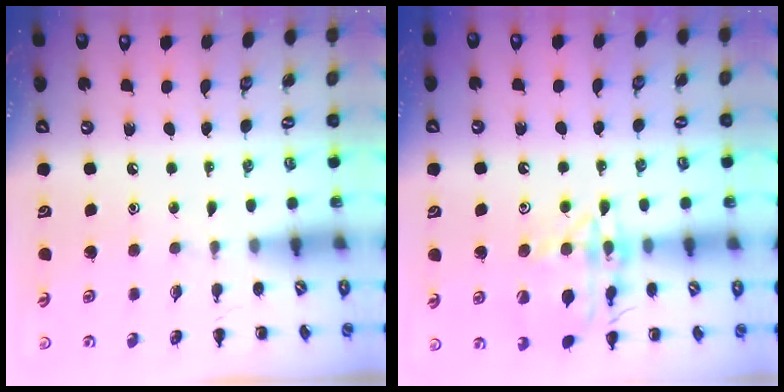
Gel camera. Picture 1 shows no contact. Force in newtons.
{"total": 15.0, "press": 14.9, "slide": 0.8}